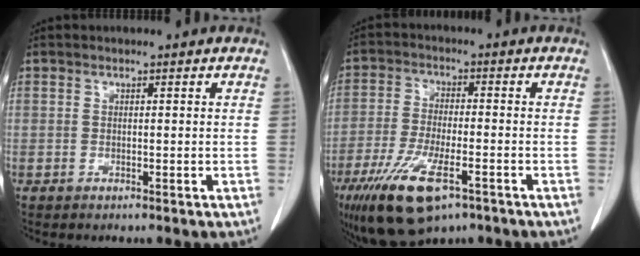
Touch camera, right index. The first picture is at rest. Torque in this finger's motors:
{"motor_torque": [1.52, -0.61, 0.76, 0.21]}